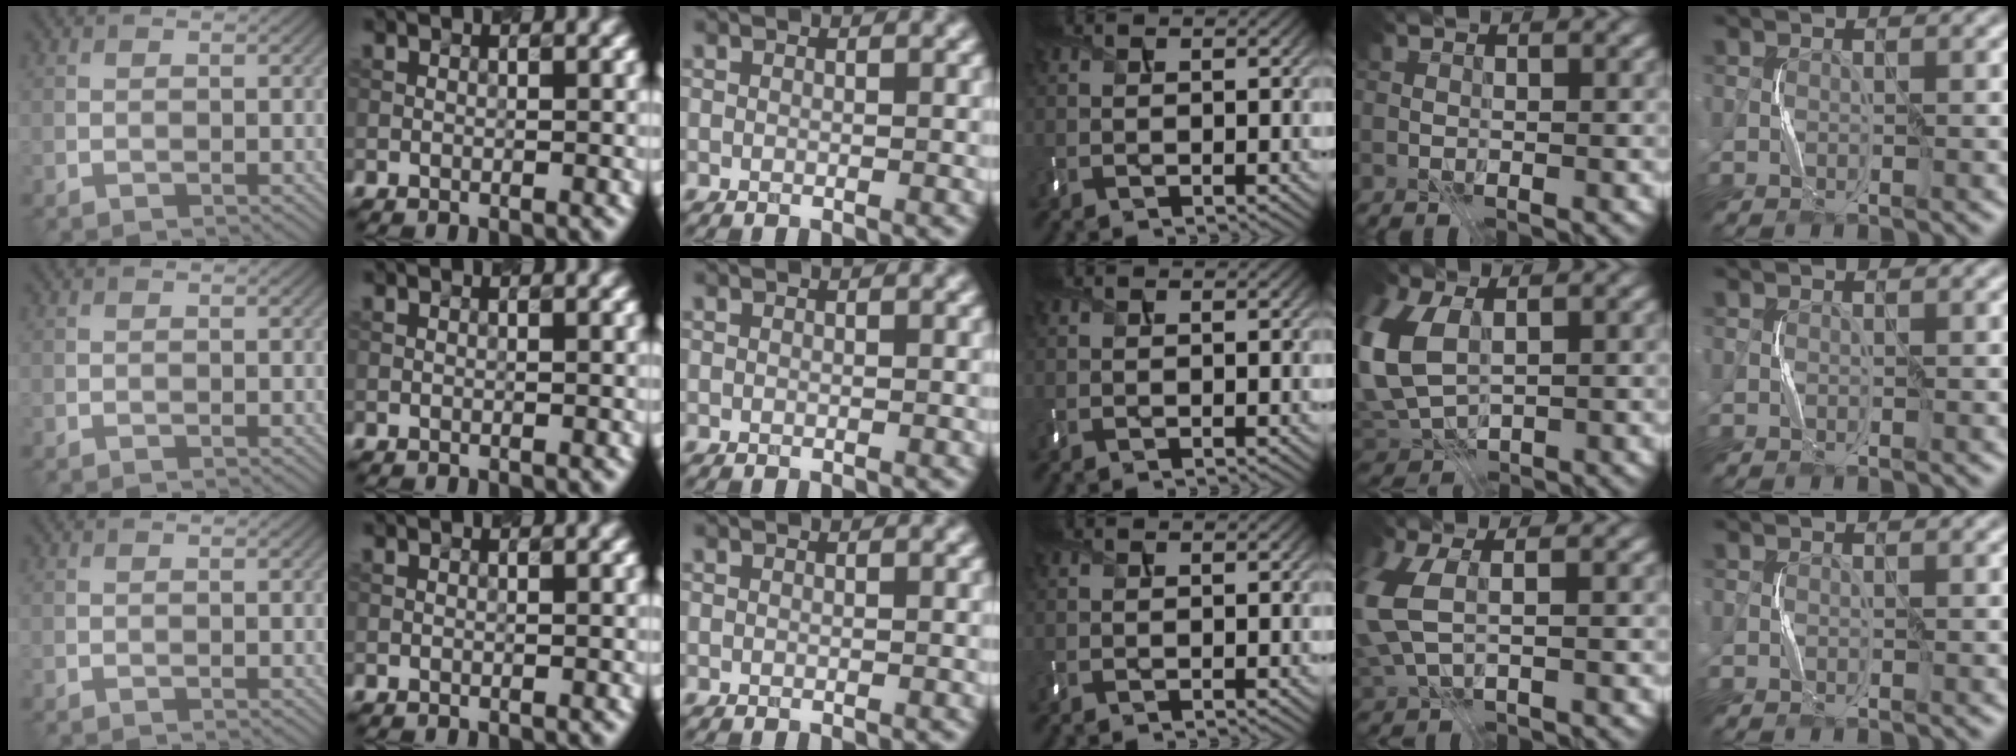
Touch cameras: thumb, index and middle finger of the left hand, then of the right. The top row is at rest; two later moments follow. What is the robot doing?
{"motion": "press", "object": "keyboard"}